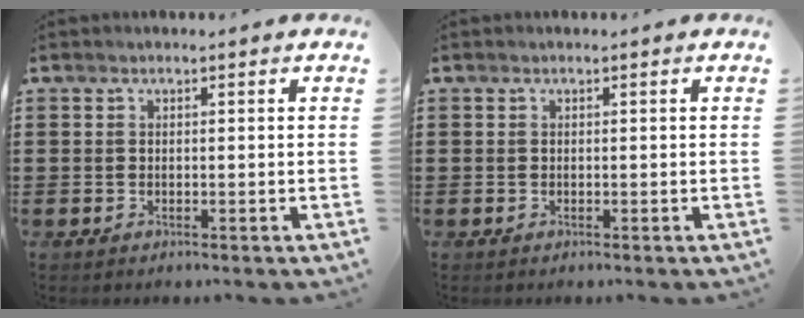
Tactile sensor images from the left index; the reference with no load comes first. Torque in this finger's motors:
{"motor_torque": [0.00, 0.00, 0.00, 0.00]}